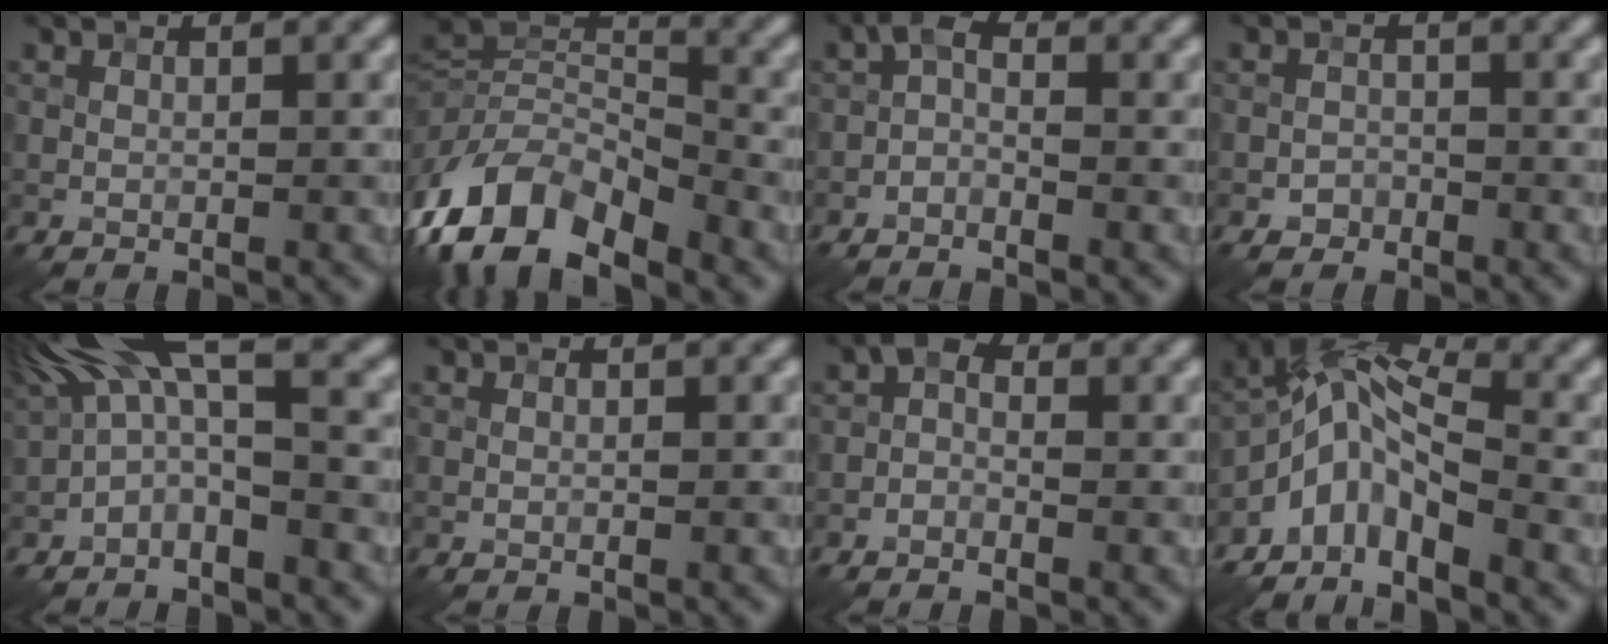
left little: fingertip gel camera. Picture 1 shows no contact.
{"total": 10.5, "force": [-5.5, 5.5, 6.9], "torque": [-0.132, 0.000, -0.113]}
{"total": 1.7, "force": [-1.1, 0.7, 1.1], "torque": [-0.019, 0.007, -0.027]}
{"total": 1.3, "force": [-0.9, 0.8, 0.1], "torque": [0.004, 0.003, -0.019]}
{"total": 6.5, "force": [0.9, 2.4, 6.0], "torque": [-0.117, 0.029, -0.001]}
{"total": 0.0}
{"total": 1.6, "force": [-0.9, 1.0, 1.0], "torque": [-0.017, 0.007, -0.024]}
{"total": 6.6, "force": [-3.6, 2.8, 4.7], "torque": [-0.086, 0.013, -0.085]}